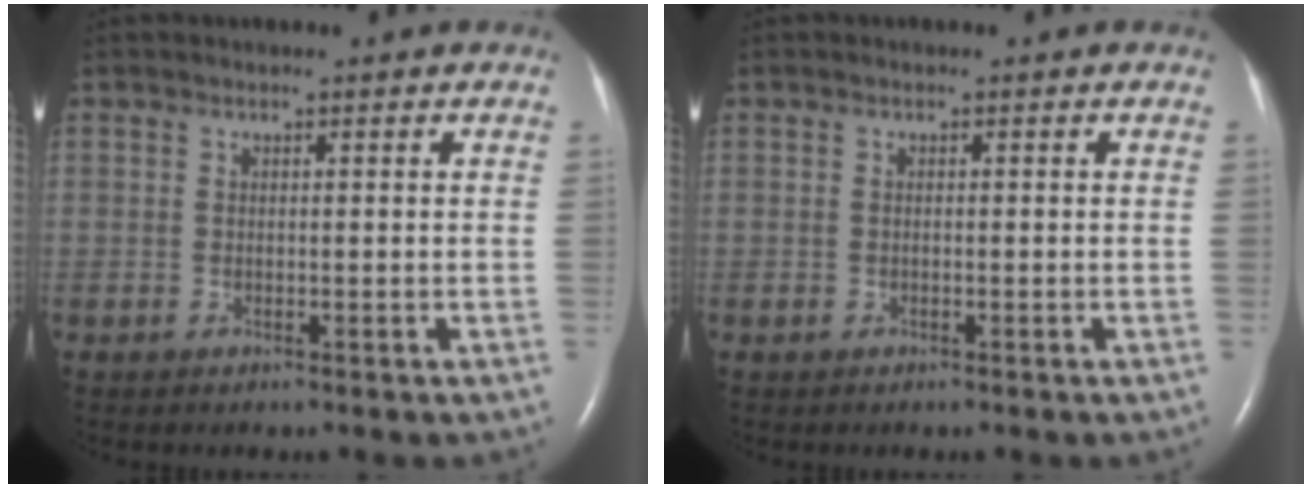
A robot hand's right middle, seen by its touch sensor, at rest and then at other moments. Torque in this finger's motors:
{"motor_torque": [0.14, -0.01, -0.03, 0.02]}